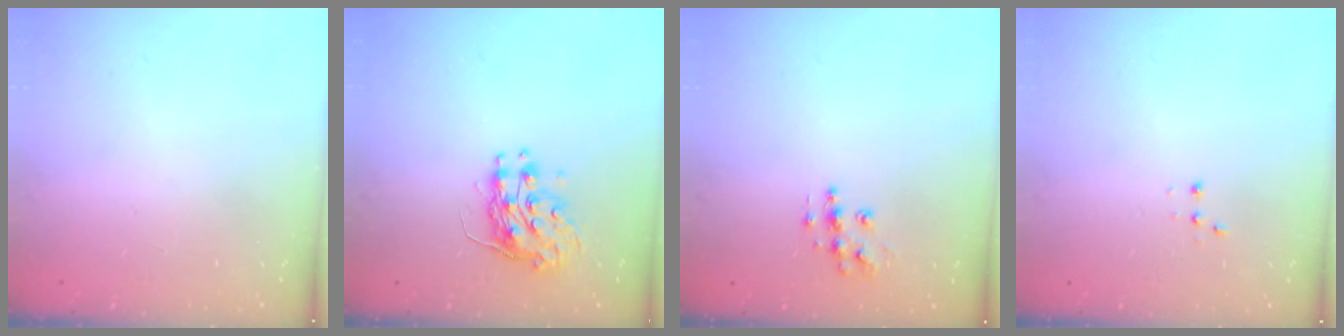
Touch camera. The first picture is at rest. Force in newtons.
{"total": 9.2, "press": 9.2, "slide": 0.7}
{"total": 8.6, "press": 8.6, "slide": 0.3}
{"total": 2.8, "press": 2.7, "slide": 0.7}